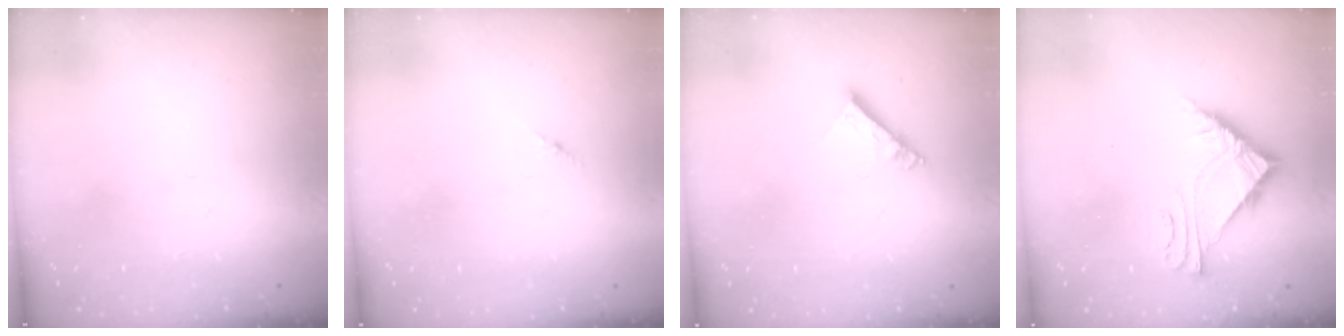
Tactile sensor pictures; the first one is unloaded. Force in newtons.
{"total": 1.8, "press": 1.7, "slide": 0.6}
{"total": 6.6, "press": 6.5, "slide": 0.7}
{"total": 6.3, "press": 6.3, "slide": 0.6}